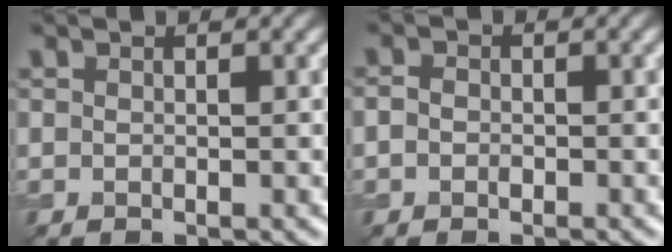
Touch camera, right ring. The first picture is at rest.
{"total": 1.1, "force": [-0.5, 0.8, 0.5], "torque": [-0.004, 0.007, -0.011]}